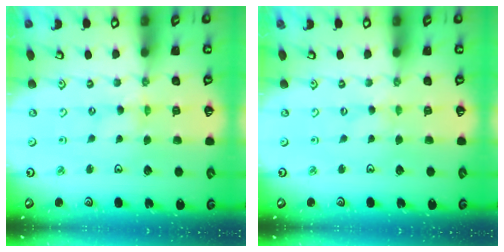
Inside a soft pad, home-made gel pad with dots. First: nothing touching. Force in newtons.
{"total": 0.0}